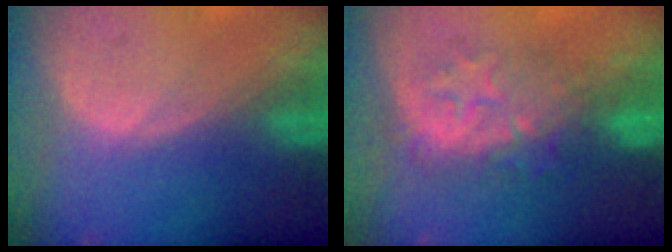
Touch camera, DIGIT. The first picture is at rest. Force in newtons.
{"total": 7.9, "press": 7.4, "slide": 2.7}